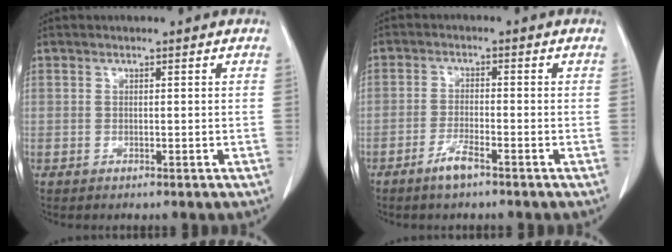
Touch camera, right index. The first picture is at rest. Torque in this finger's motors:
{"motor_torque": [0.46, -0.21, 0.05, 0.03]}